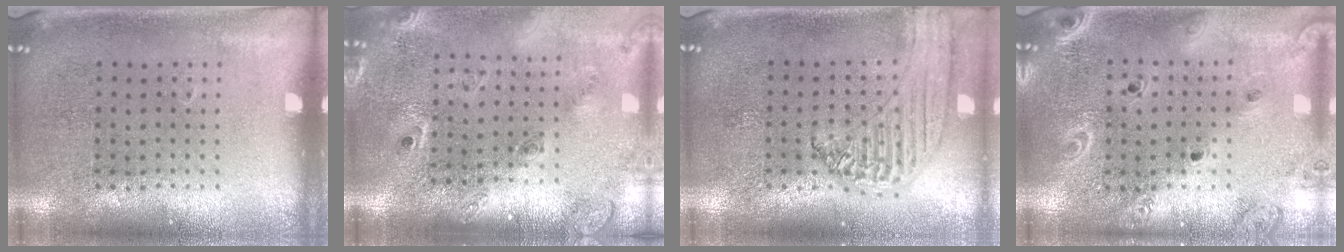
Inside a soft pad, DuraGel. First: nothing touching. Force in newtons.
{"total": 2.4, "press": 1.7, "slide": 1.7}
{"total": 1.2, "press": 1.2, "slide": 0.2}
{"total": 2.1, "press": 1.9, "slide": 0.8}